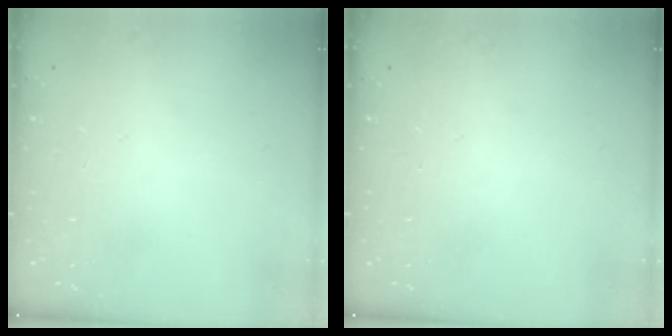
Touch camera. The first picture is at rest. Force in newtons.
{"total": 0.0}